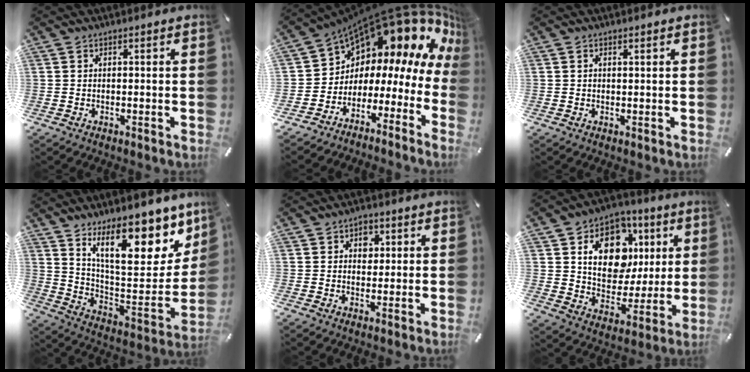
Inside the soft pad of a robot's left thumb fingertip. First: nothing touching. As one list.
[{"total": 12.8, "force": [10.7, 6.1, 3.4], "torque": [-0.056, -0.110, 0.187]}, {"total": 0.6, "force": [0.3, 0.2, 0.5], "torque": [-0.010, 0.000, 0.005]}, {"total": 22.8, "force": [14.7, 9.1, 14.9], "torque": [-0.212, -0.108, 0.246]}, {"total": 3.6, "force": [1.2, 2.9, 1.8], "torque": [-0.007, -0.005, 0.012]}, {"total": 15.7, "force": [5.6, 11.9, 8.6], "torque": [-0.131, -0.021, 0.107]}]